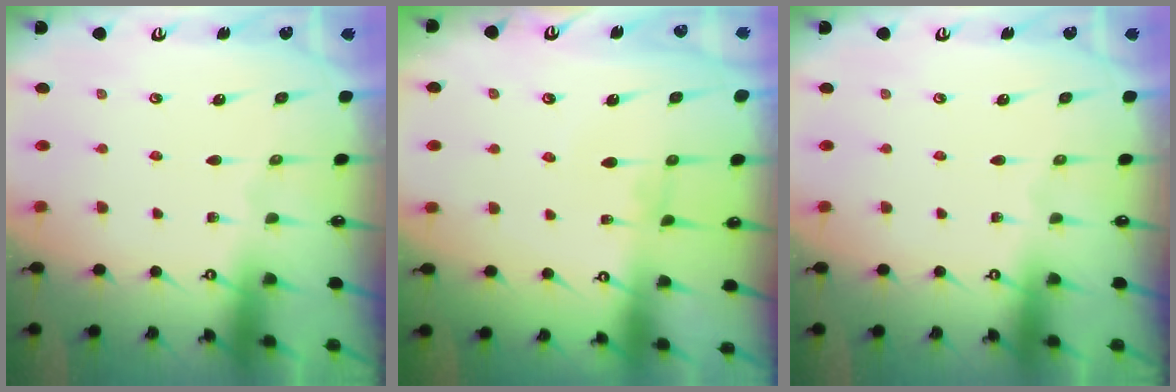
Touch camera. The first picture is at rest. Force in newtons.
{"total": 0.0}
{"total": 0.0}